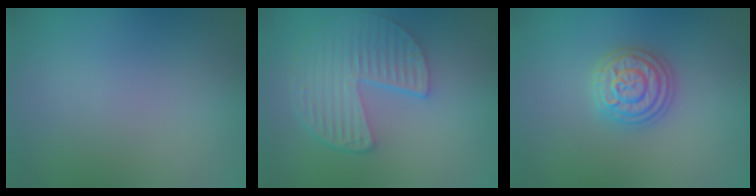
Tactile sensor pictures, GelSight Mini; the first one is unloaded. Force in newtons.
{"total": 5.4, "press": 4.0, "slide": 3.6}
{"total": 3.7, "press": 3.7, "slide": 0.5}